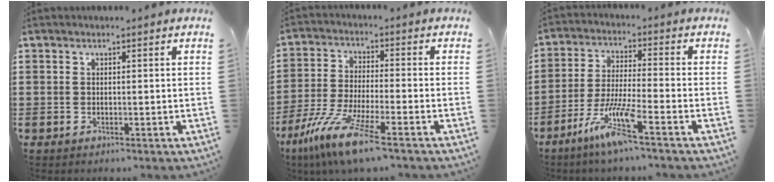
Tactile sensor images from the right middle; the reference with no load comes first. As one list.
[{"total": 9.8, "force": [-7.0, 0.7, 6.8], "torque": [-0.161, -0.016, -0.143]}, {"total": 8.2, "force": [-5.5, 0.5, 6.1], "torque": [-0.131, -0.009, -0.108]}]